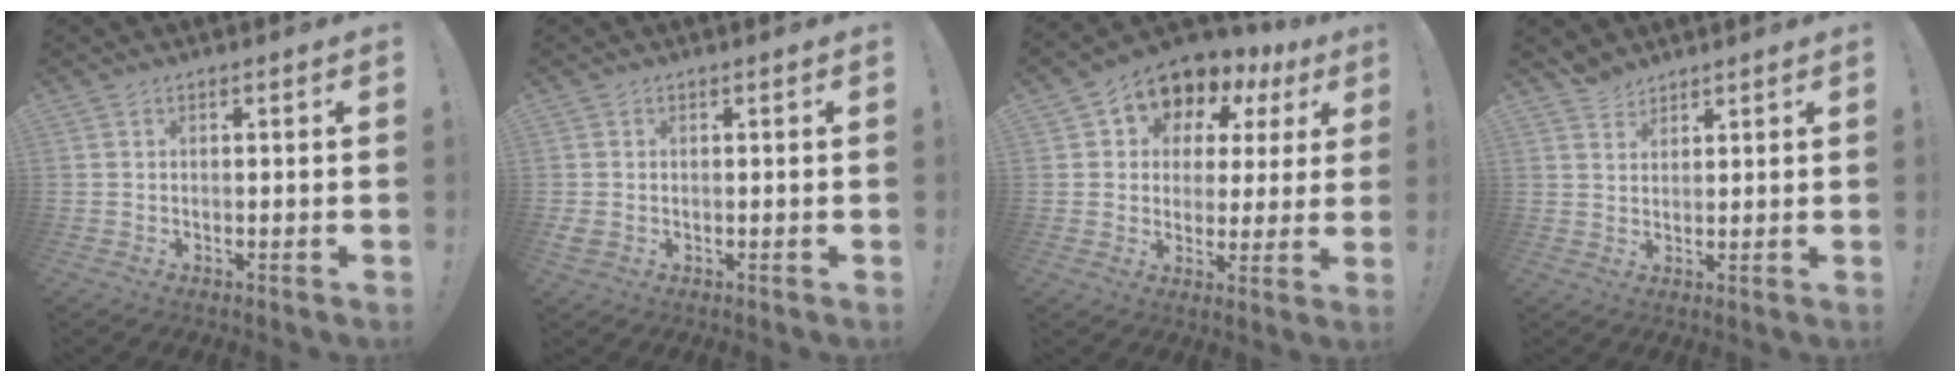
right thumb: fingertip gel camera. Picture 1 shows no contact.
{"total": 1.5, "force": [0.2, 1.2, 0.8], "torque": [-0.010, -0.003, 0.004]}
{"total": 8.3, "force": [4.8, 6.2, 2.8], "torque": [-0.044, -0.043, 0.086]}
{"total": 4.2, "force": [3.7, 2.1, 0.4], "torque": [-0.004, -0.023, 0.069]}